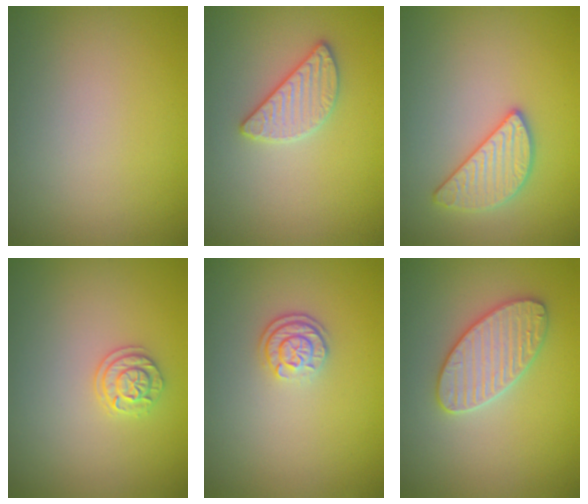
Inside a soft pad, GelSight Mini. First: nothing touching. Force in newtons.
{"total": 2.6, "press": 2.6, "slide": 0.4}
{"total": 2.7, "press": 2.7, "slide": 0.1}
{"total": 1.9, "press": 1.7, "slide": 0.8}
{"total": 2.2, "press": 1.8, "slide": 1.3}
{"total": 3.7, "press": 3.6, "slide": 0.5}